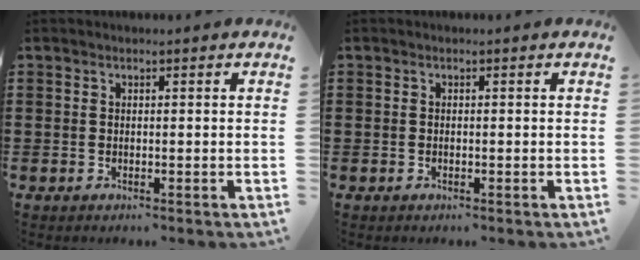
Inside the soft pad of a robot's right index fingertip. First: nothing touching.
{"total": 0.0}